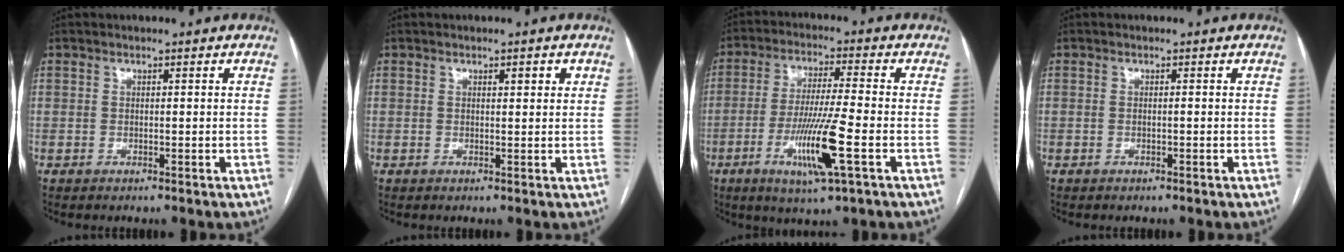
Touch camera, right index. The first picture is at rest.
{"total": 1.7, "force": [0.8, 0.5, 1.4], "torque": [-0.016, 0.000, 0.010]}
{"total": 11.3, "force": [-3.9, -0.1, 10.6], "torque": [-0.205, -0.018, -0.070]}
{"total": 0.0}